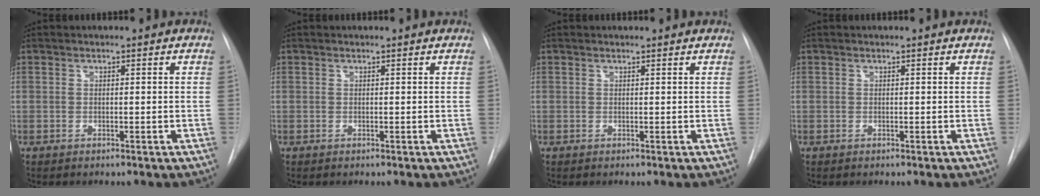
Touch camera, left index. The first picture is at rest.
{"total": 0.0}
{"total": 1.1, "force": [1.1, 0.1, 0.0], "torque": [-0.007, 0.006, 0.007]}
{"total": 0.0}